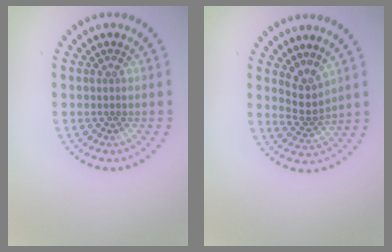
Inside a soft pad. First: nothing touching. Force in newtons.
{"total": 2.6, "press": 1.8, "slide": 1.9}